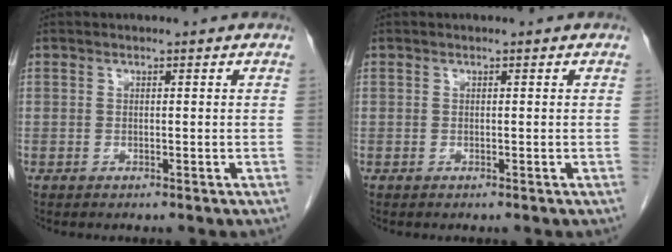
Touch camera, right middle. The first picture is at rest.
{"total": 0.0}